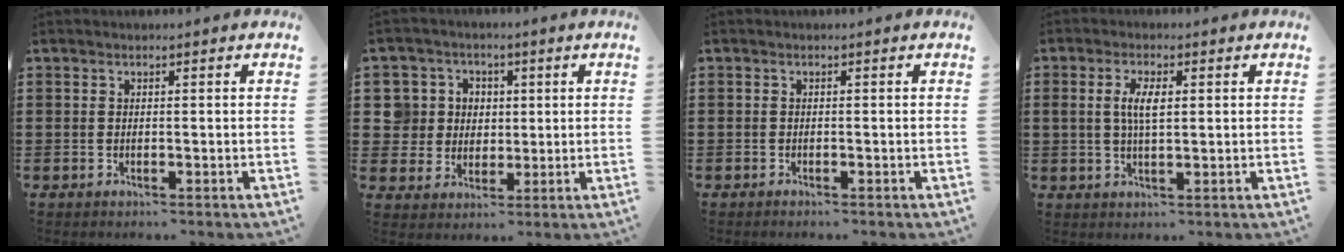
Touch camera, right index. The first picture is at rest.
{"total": 6.4, "force": [1.2, 6.2, 1.0], "torque": [-0.060, 0.016, 0.021]}
{"total": 0.6, "force": [-0.6, 0.0, 0.1], "torque": [-0.002, -0.003, -0.012]}
{"total": 4.4, "force": [0.7, 1.7, 4.0], "torque": [-0.082, 0.008, 0.010]}